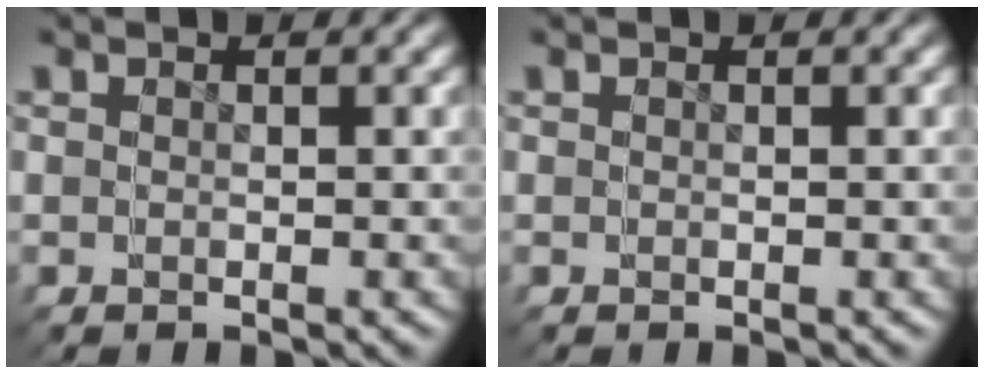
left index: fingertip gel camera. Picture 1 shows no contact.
{"total": 0.0}